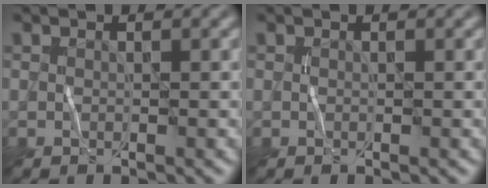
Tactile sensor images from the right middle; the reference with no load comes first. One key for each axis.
{"total": 0.0}